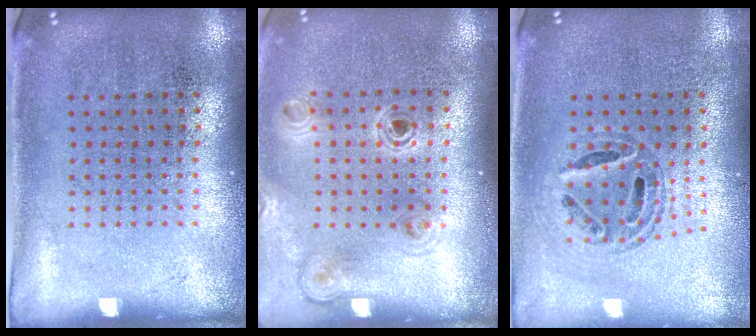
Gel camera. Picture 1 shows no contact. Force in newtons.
{"total": 1.1, "press": 1.1, "slide": 0.1}
{"total": 0.7, "press": 0.7, "slide": 0.1}